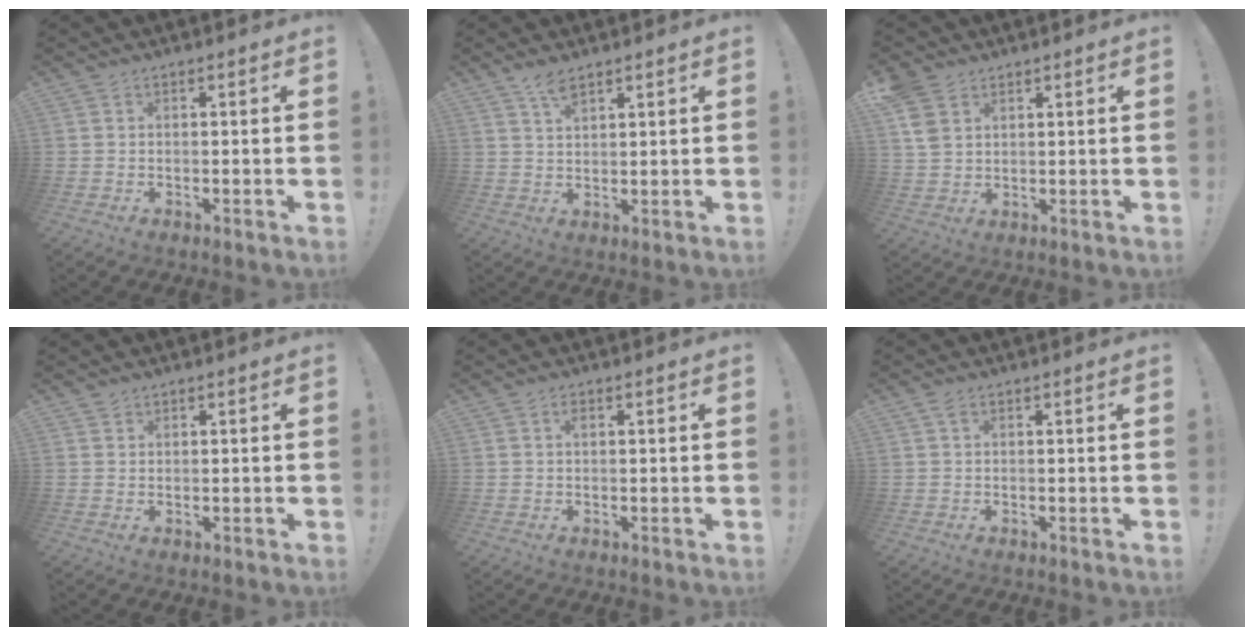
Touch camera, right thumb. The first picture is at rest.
{"total": 4.3, "force": [3.2, 1.4, 2.5], "torque": [-0.040, -0.018, 0.055]}
{"total": 7.0, "force": [3.5, 4.9, 3.5], "torque": [-0.067, -0.007, 0.071]}
{"total": 1.1, "force": [0.8, 0.7, 0.0], "torque": [0.001, 0.000, 0.016]}
{"total": 0.8, "force": [0.3, 0.5, 0.6], "torque": [-0.006, 0.000, 0.004]}
{"total": 1.0, "force": [0.5, 0.6, 0.7], "torque": [-0.009, -0.001, 0.008]}